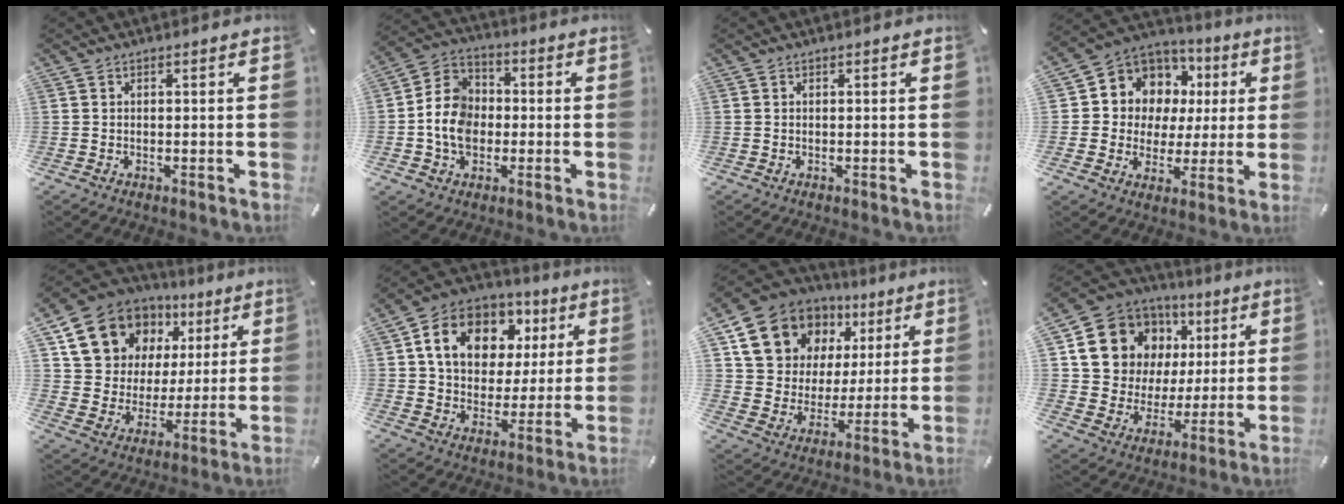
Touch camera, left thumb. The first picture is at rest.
{"total": 9.9, "force": [-1.8, 8.2, 5.3], "torque": [-0.132, 0.026, -0.032]}
{"total": 0.0}
{"total": 9.5, "force": [3.2, 8.8, 1.2], "torque": [-0.043, -0.032, 0.068]}
{"total": 15.1, "force": [7.8, 11.8, 5.1], "torque": [-0.102, -0.038, 0.150]}
{"total": 14.0, "force": [5.2, 11.2, 6.7], "torque": [-0.119, -0.009, 0.100]}
{"total": 15.0, "force": [7.7, 11.8, 5.1], "torque": [-0.103, -0.036, 0.147]}
{"total": 13.4, "force": [5.2, 11.8, 3.6], "torque": [-0.066, -0.032, 0.112]}